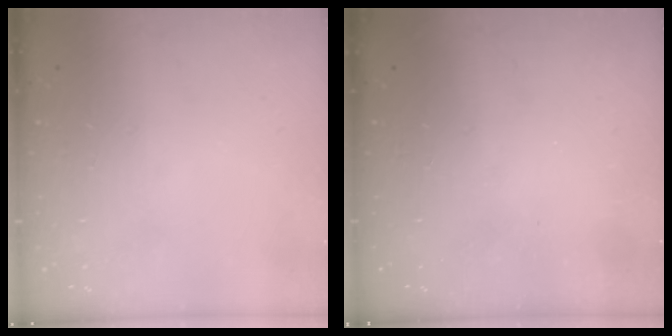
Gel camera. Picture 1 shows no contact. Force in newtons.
{"total": 2.3, "press": 2.2, "slide": 0.8}